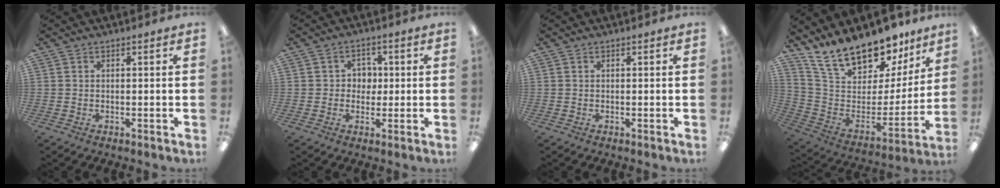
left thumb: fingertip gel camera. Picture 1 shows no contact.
{"total": 4.0, "force": [0.4, 3.7, 1.4], "torque": [-0.022, 0.006, -0.001]}
{"total": 0.0}
{"total": 19.5, "force": [16.4, 7.9, 7.1], "torque": [-0.123, -0.130, 0.293]}